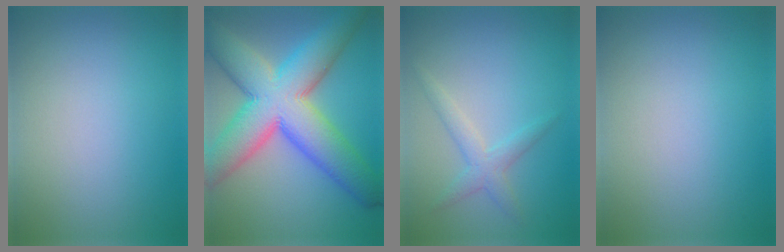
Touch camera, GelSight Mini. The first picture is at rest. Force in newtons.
{"total": 13.2, "press": 13.2, "slide": 0.4}
{"total": 2.2, "press": 2.2, "slide": 0.1}
{"total": 0.0}